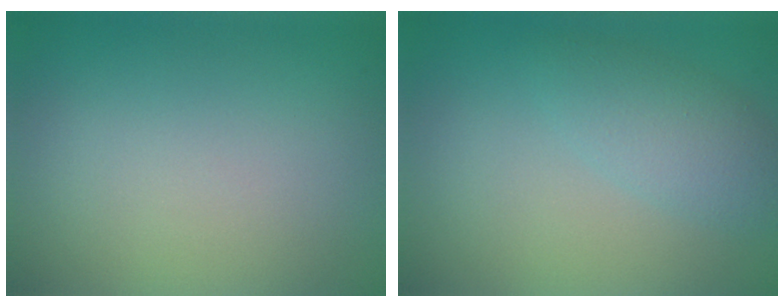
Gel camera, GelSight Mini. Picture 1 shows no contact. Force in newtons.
{"total": 3.0, "press": 3.0, "slide": 0.2}